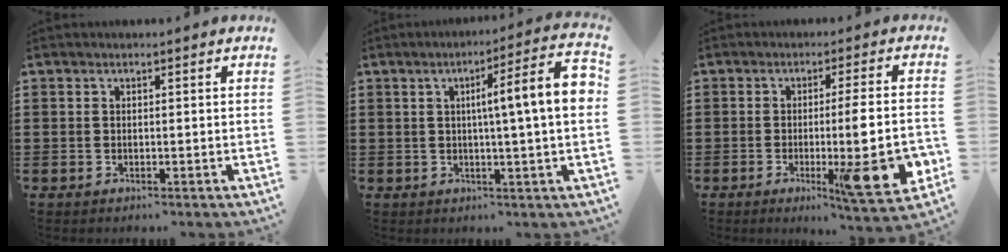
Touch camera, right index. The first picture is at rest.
{"total": 9.4, "force": [1.1, 0.1, 9.3], "torque": [-0.152, -0.008, 0.009]}
{"total": 11.7, "force": [-2.6, 1.2, 11.4], "torque": [-0.167, -0.014, -0.045]}